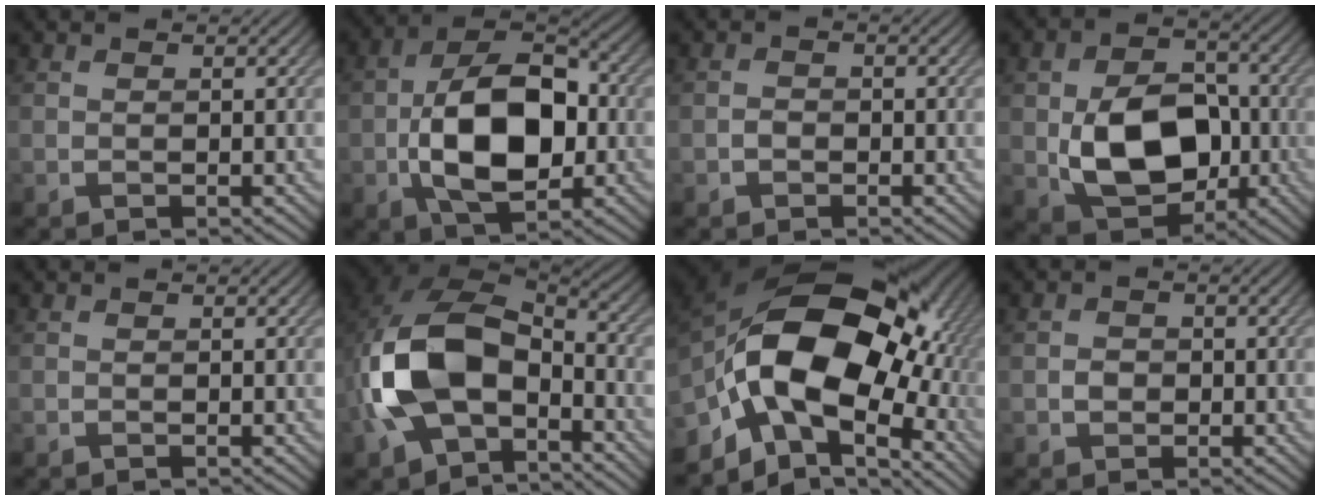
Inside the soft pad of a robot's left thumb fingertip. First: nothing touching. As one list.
[{"total": 12.9, "force": [-2.1, 7.6, 10.2], "torque": [-0.186, 0.002, -0.042]}, {"total": 1.2, "force": [-0.6, 1.0, 0.5], "torque": [-0.007, 0.001, -0.015]}, {"total": 11.9, "force": [-2.2, 8.2, 8.3], "torque": [-0.163, -0.012, -0.033]}, {"total": 0.0}, {"total": 14.7, "force": [-3.5, 9.5, 10.6], "torque": [-0.241, -0.011, -0.069]}, {"total": 18.0, "force": [-2.6, 11.7, 13.4], "torque": [-0.235, -0.004, -0.049]}, {"total": 1.7, "force": [-0.3, 1.5, 0.6], "torque": [-0.009, -0.002, -0.010]}]